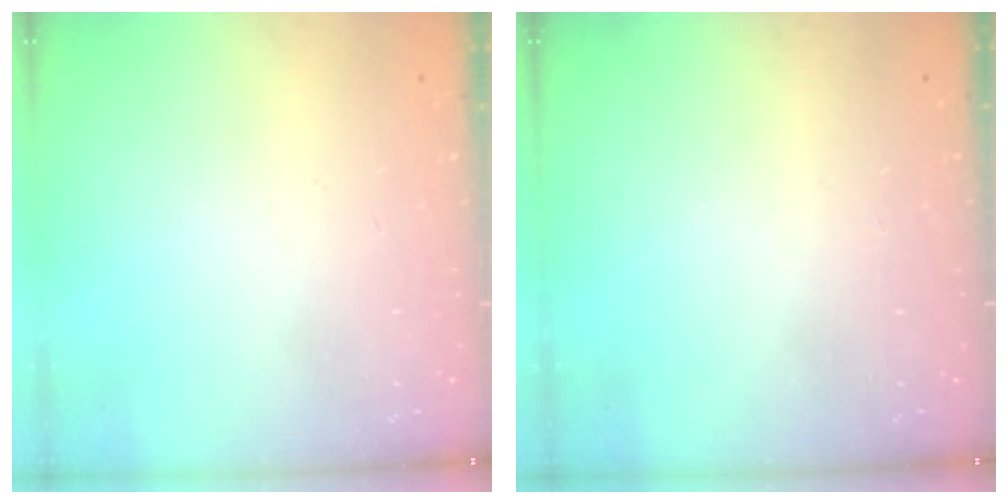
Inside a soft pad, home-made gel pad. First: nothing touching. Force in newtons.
{"total": 0.0}